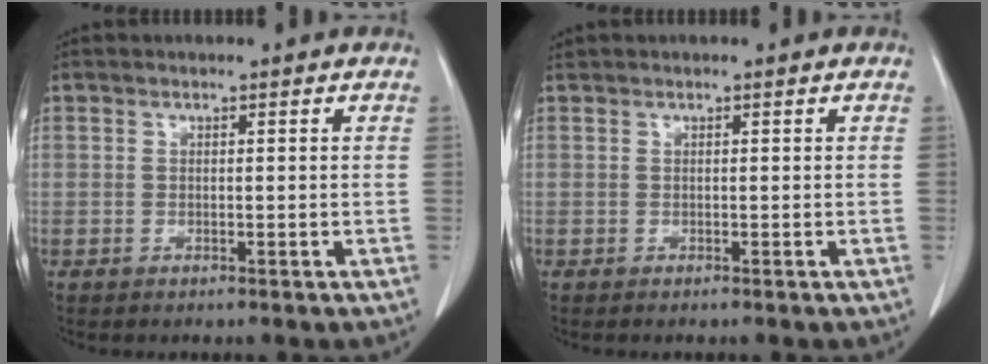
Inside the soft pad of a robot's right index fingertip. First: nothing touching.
{"total": 0.0}